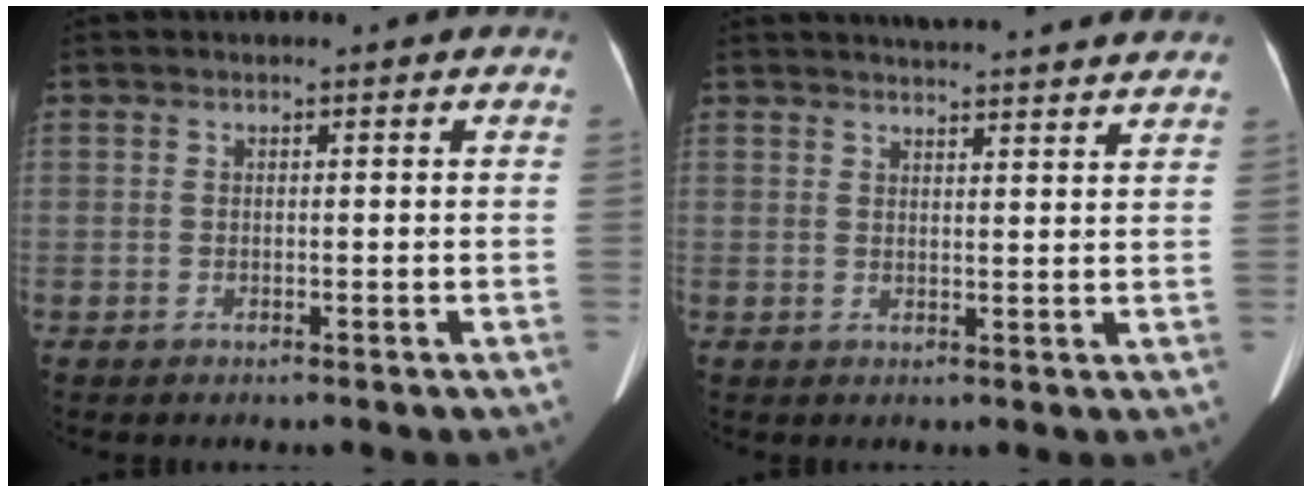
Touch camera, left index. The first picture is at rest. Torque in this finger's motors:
{"motor_torque": [0.14, -1.13, 0.07, 0.06]}